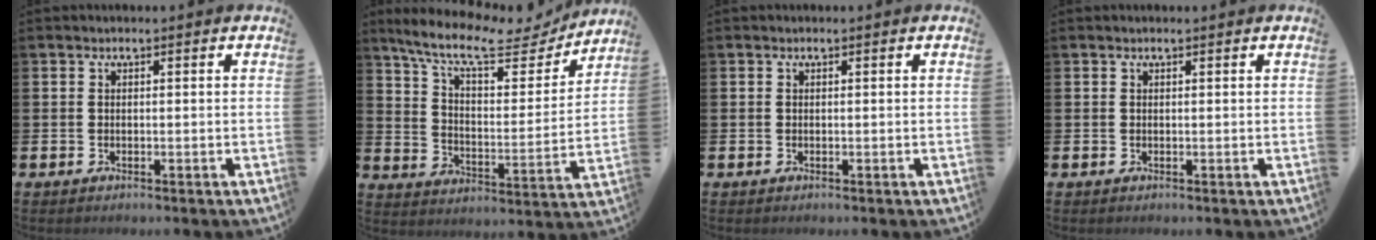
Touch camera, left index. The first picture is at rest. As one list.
[{"total": 10.6, "force": [9.0, 2.7, 4.9], "torque": [-0.118, -0.055, 0.150]}, {"total": 0.0}, {"total": 0.0}]